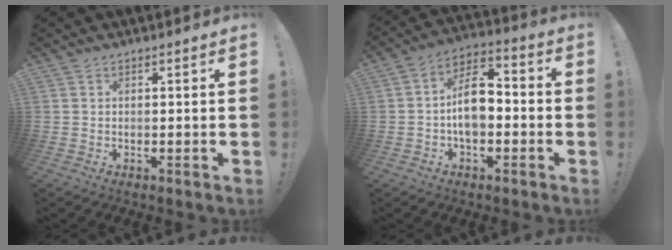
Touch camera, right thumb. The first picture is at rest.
{"total": 11.9, "force": [-1.9, 7.3, 9.1], "torque": [-0.148, 0.021, -0.036]}